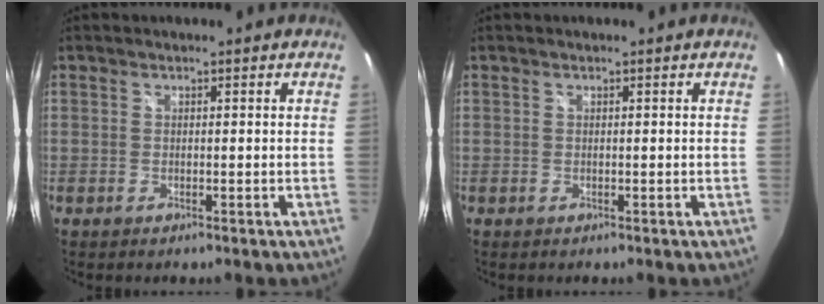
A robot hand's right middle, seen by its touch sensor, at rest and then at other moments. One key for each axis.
{"total": 0.0}